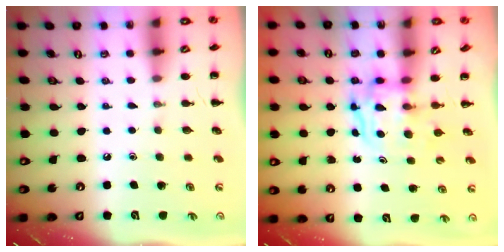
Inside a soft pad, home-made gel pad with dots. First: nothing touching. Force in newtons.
{"total": 3.5, "press": 3.4, "slide": 0.3}